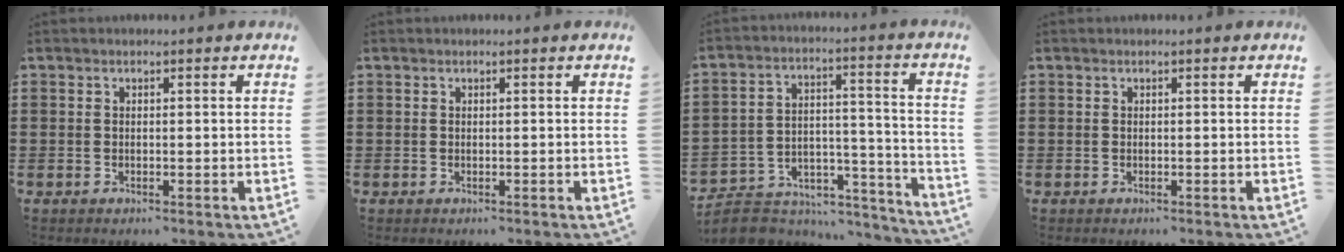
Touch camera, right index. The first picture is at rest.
{"total": 0.0}
{"total": 5.8, "force": [-5.1, 2.4, 1.1], "torque": [-0.026, 0.006, -0.100]}
{"total": 0.0}